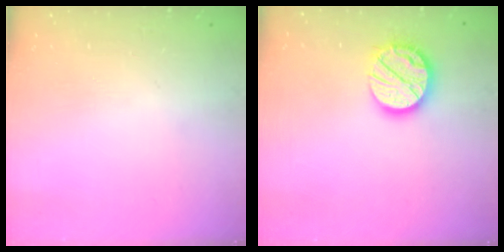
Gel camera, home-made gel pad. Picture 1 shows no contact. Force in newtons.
{"total": 14.4, "press": 14.4, "slide": 1.1}